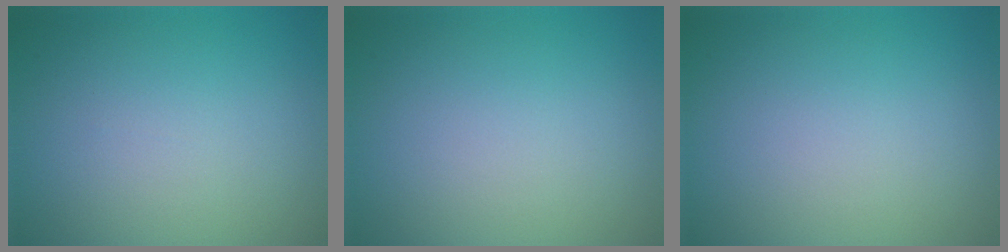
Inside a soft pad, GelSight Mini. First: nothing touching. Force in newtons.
{"total": 0.0}
{"total": 0.0}